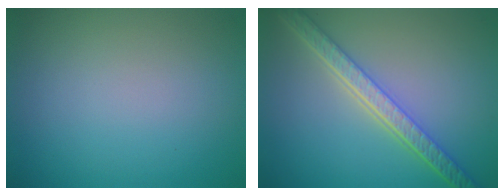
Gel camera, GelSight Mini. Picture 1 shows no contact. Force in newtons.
{"total": 5.4, "press": 4.2, "slide": 3.5}